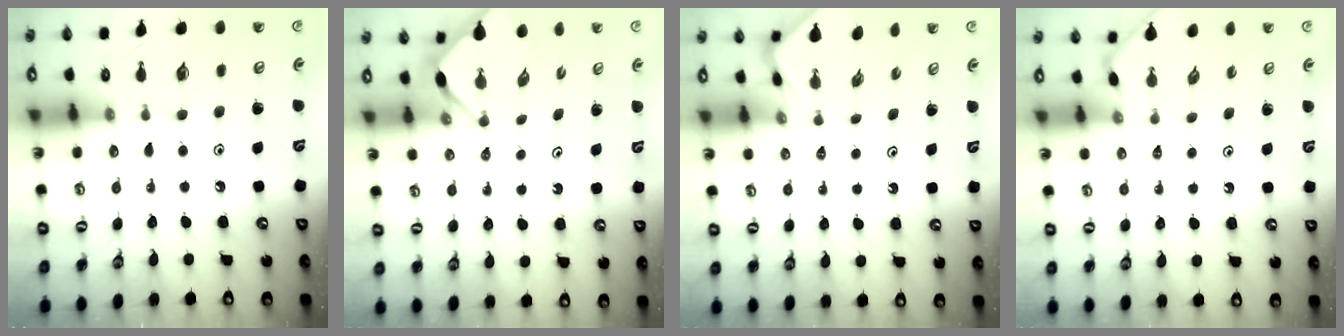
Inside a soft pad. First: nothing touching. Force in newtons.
{"total": 2.9, "press": 2.9, "slide": 0.3}
{"total": 1.9, "press": 1.9, "slide": 0.3}
{"total": 1.0, "press": 0.9, "slide": 0.3}